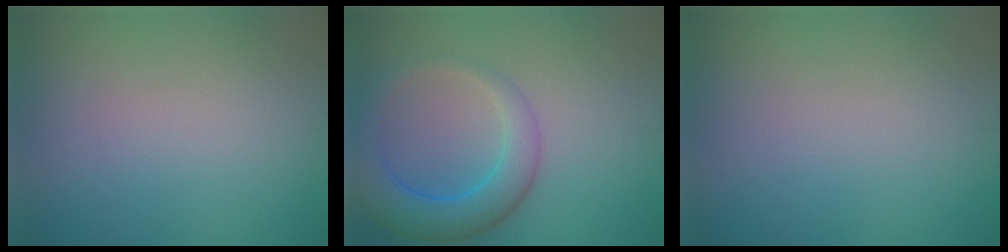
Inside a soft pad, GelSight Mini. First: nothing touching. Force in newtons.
{"total": 5.4, "press": 5.4, "slide": 0.3}
{"total": 0.0}